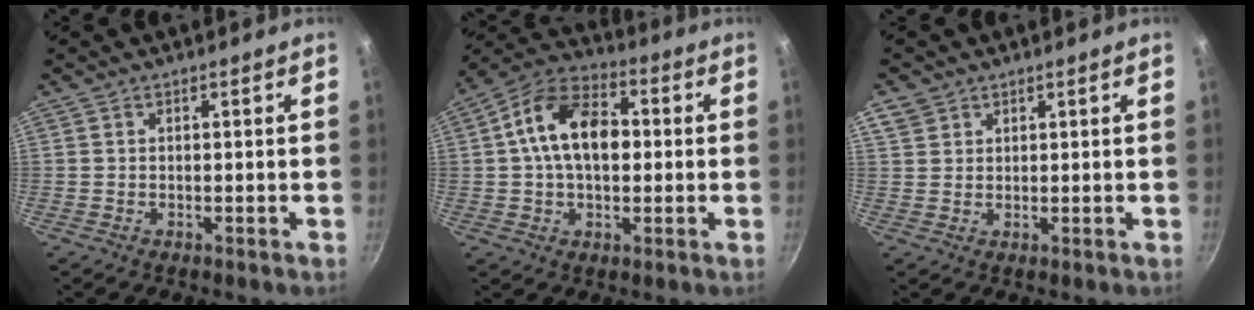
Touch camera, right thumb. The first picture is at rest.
{"total": 14.7, "force": [1.4, 9.4, 11.3], "torque": [-0.166, 0.029, 0.004]}
{"total": 3.5, "force": [2.1, 2.7, 1.0], "torque": [-0.007, 0.002, 0.039]}